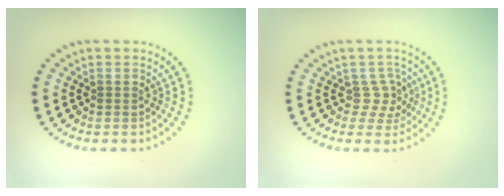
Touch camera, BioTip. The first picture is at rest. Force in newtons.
{"total": 2.0, "press": 1.5, "slide": 1.4}